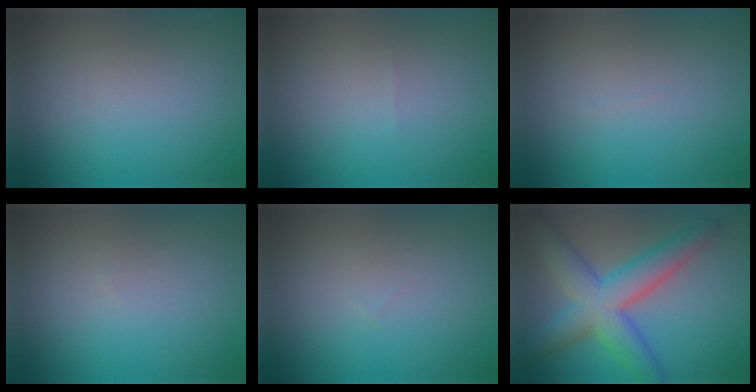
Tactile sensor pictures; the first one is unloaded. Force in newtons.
{"total": 0.0}
{"total": 0.0}
{"total": 0.0}
{"total": 0.0}
{"total": 7.4, "press": 7.3, "slide": 0.4}